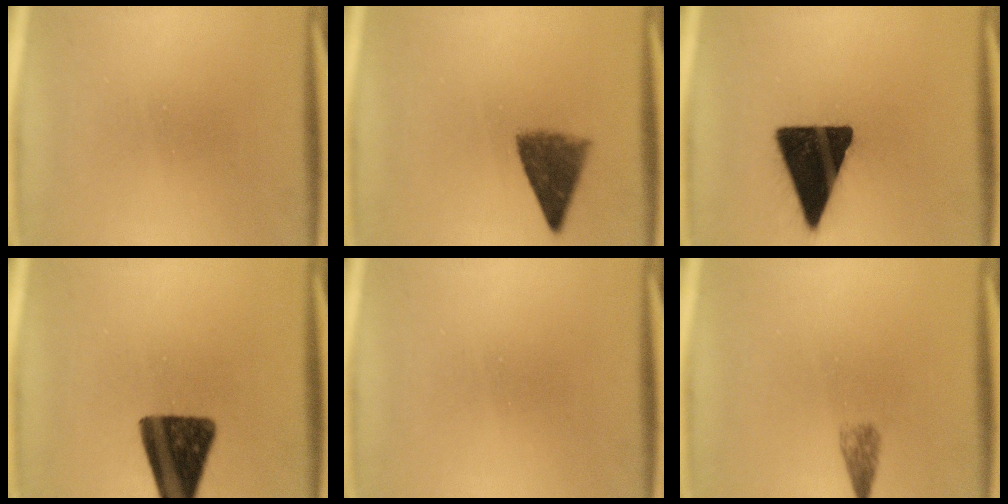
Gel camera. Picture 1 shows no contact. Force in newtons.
{"total": 5.6}
{"total": 18.1}
{"total": 14.6}
{"total": 0.0}
{"total": 1.4}